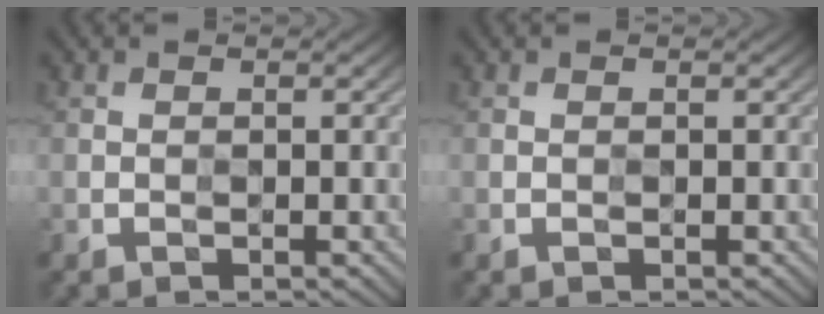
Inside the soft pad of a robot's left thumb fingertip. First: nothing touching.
{"total": 0.0}